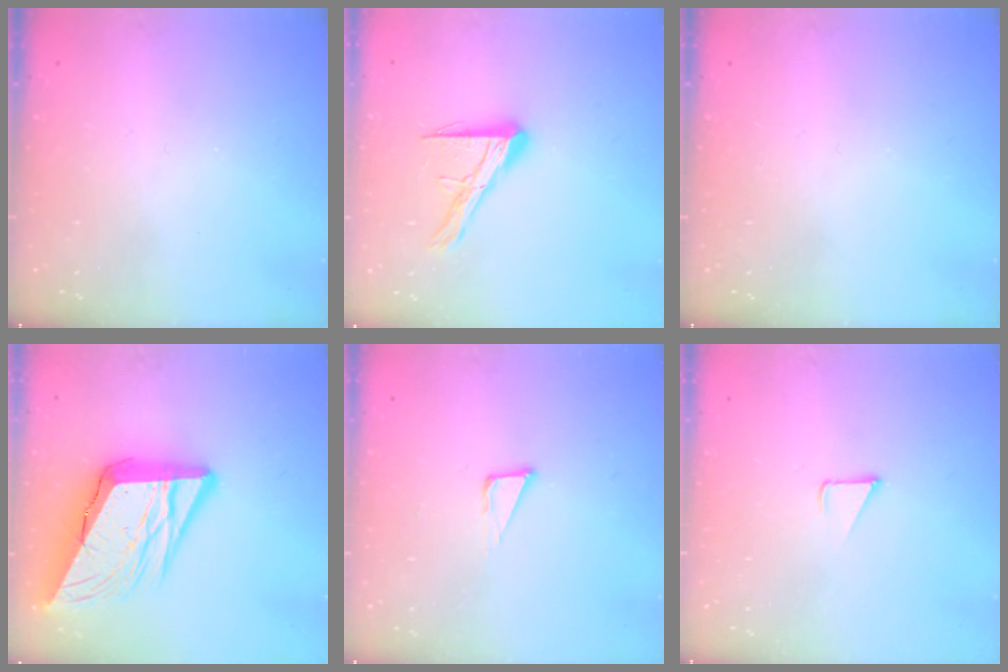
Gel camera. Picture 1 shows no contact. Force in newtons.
{"total": 12.0, "press": 12.0, "slide": 0.9}
{"total": 0.0}
{"total": 18.2, "press": 18.0, "slide": 2.6}
{"total": 3.8, "press": 3.7, "slide": 0.8}
{"total": 2.4, "press": 2.4, "slide": 0.2}